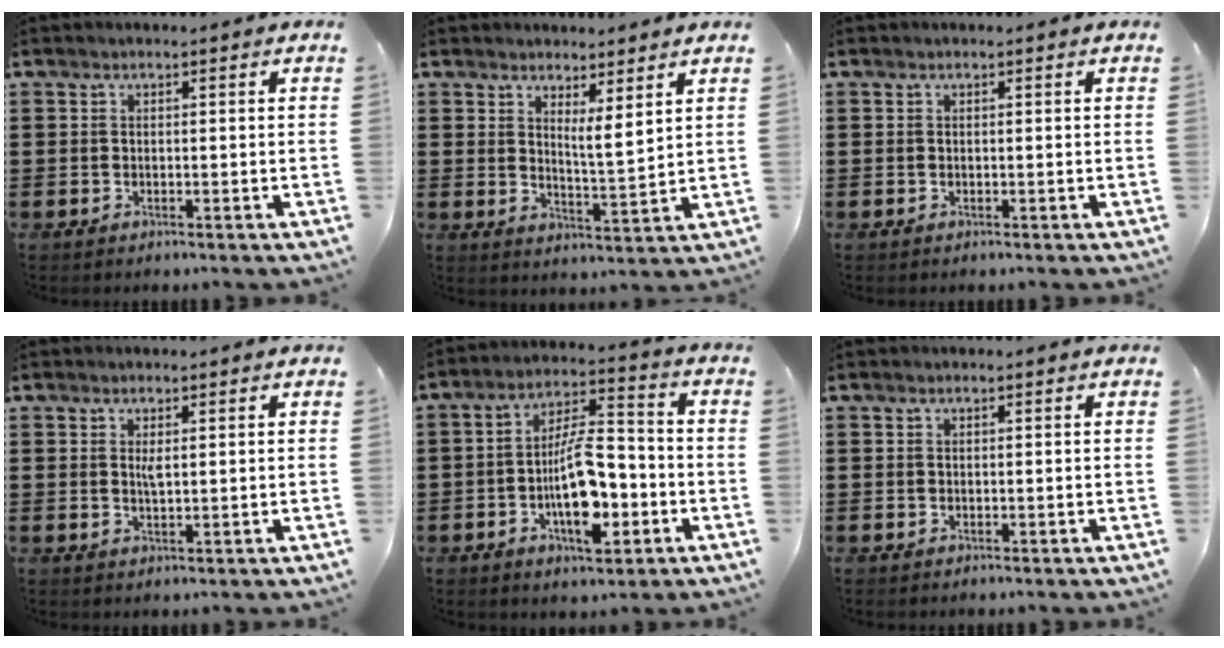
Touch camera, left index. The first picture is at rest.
{"total": 4.4, "force": [3.4, 0.5, 2.6], "torque": [-0.045, -0.021, 0.056]}
{"total": 0.0}
{"total": 1.9, "force": [0.6, 0.5, 1.7], "torque": [-0.036, 0.003, 0.009]}
{"total": 11.1, "force": [-3.6, 4.9, 9.3], "torque": [-0.163, 0.003, -0.067]}
{"total": 0.0}